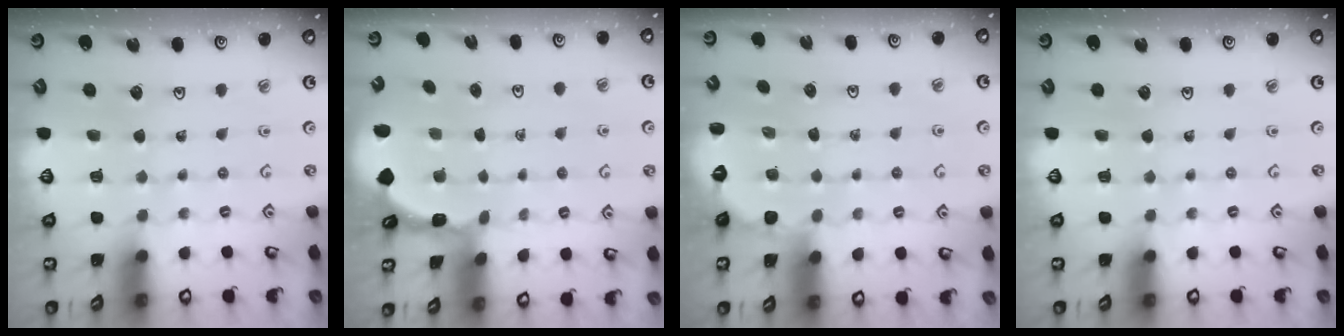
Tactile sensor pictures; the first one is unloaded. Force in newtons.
{"total": 1.6, "press": 1.5, "slide": 0.2}
{"total": 2.4, "press": 2.3, "slide": 0.7}
{"total": 0.0}